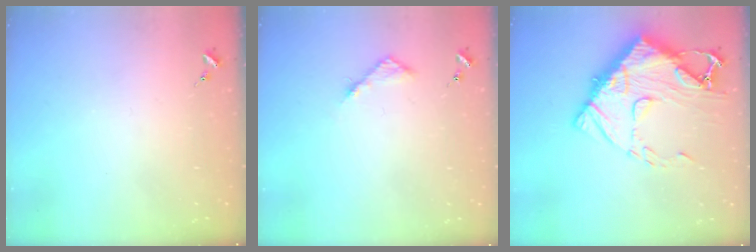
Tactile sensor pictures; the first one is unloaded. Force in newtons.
{"total": 4.6, "press": 4.6, "slide": 0.5}
{"total": 17.4, "press": 17.4, "slide": 1.6}